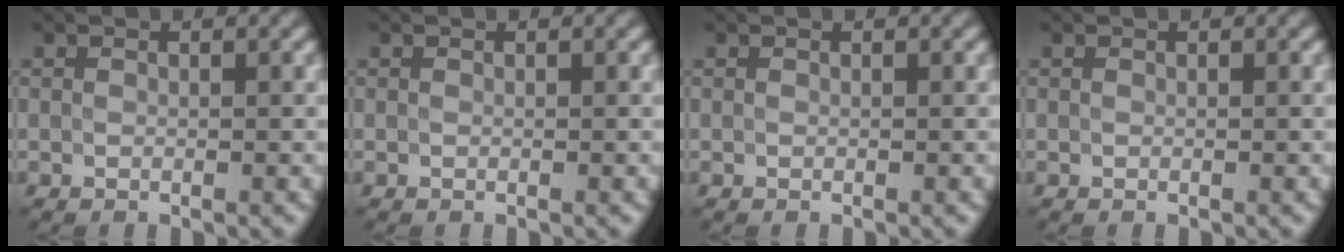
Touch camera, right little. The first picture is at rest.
{"total": 0.0}
{"total": 0.0}
{"total": 0.0}